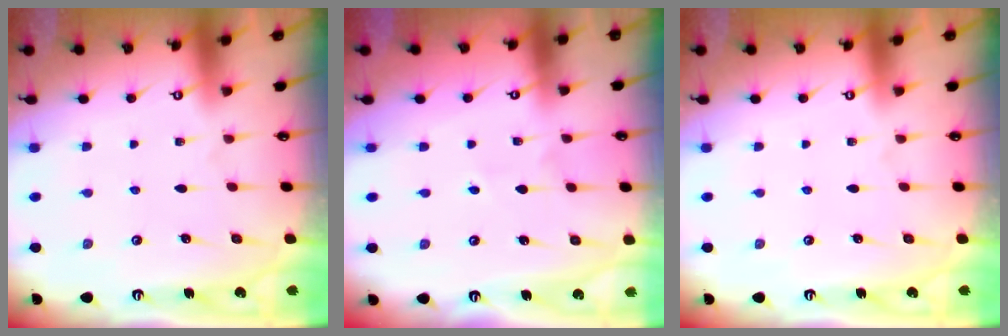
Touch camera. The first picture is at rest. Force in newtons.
{"total": 2.3, "press": 2.2, "slide": 0.7}
{"total": 0.0}